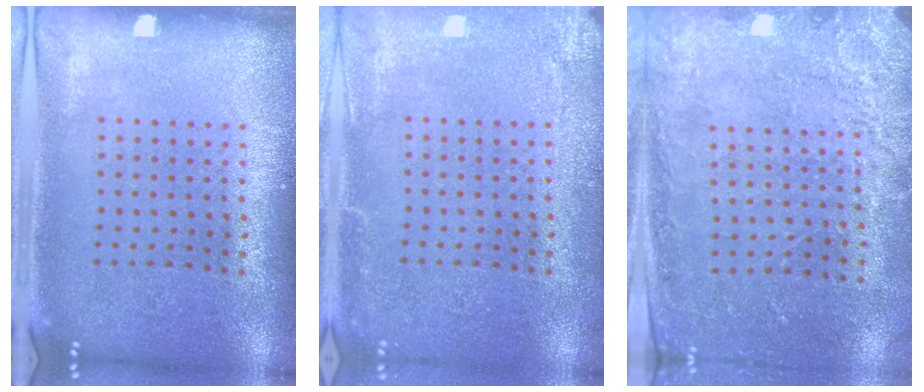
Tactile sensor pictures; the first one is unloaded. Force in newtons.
{"total": 2.6, "press": 2.6, "slide": 0.3}
{"total": 2.4, "press": 2.4, "slide": 0.6}